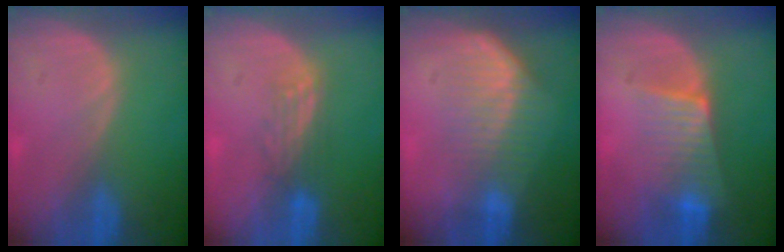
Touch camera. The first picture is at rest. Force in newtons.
{"total": 2.9, "press": 2.7, "slide": 1.1}
{"total": 7.6, "press": 6.5, "slide": 3.9}
{"total": 6.7, "press": 5.9, "slide": 3.1}